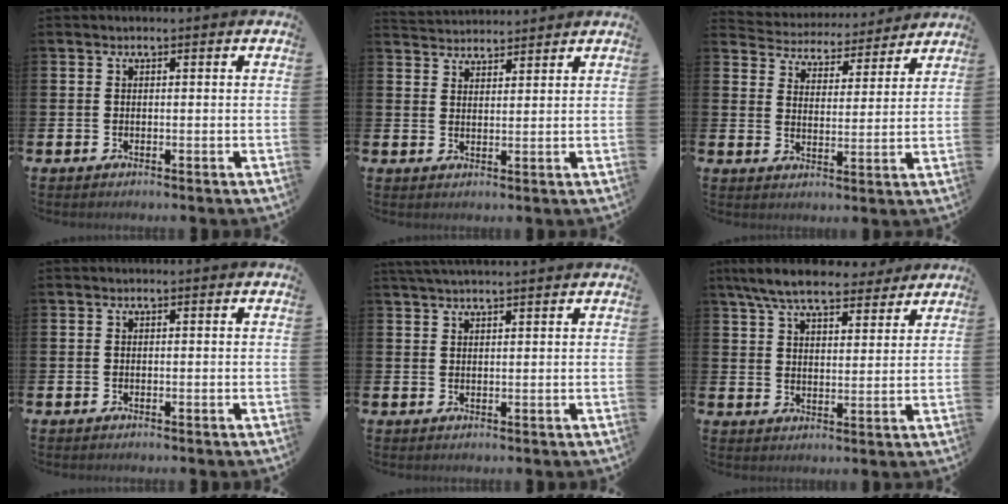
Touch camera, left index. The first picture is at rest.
{"total": 3.2, "force": [3.2, 0.4, -0.3], "torque": [-0.002, -0.018, 0.059]}
{"total": 4.6, "force": [4.4, 1.3, -0.3], "torque": [-0.019, -0.043, 0.072]}
{"total": 0.0}
{"total": 2.2, "force": [2.1, -0.2, 0.6], "torque": [-0.014, -0.005, 0.039]}
{"total": 8.0, "force": [7.3, 2.0, 2.9], "torque": [-0.072, -0.029, 0.131]}